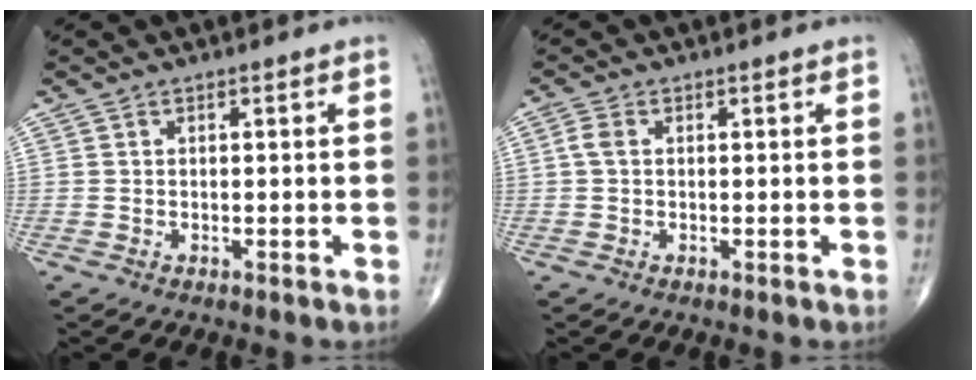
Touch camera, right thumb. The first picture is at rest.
{"total": 1.9, "force": [0.2, 1.2, 1.4], "torque": [-0.034, 0.005, 0.001]}